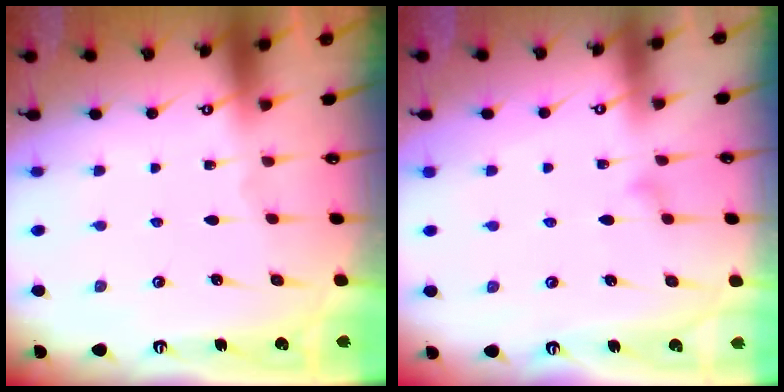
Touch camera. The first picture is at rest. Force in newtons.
{"total": 7.5, "press": 7.5, "slide": 0.4}